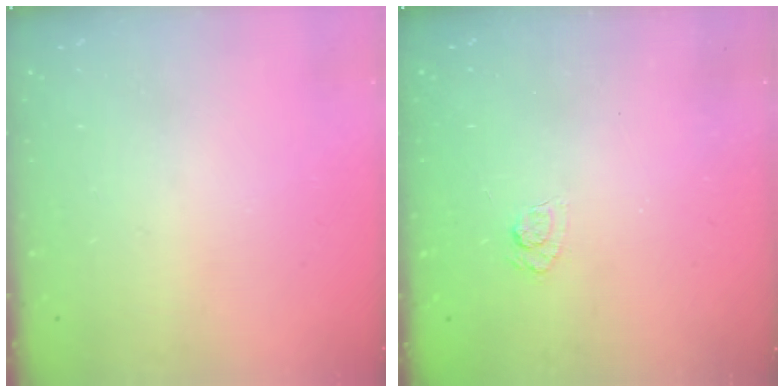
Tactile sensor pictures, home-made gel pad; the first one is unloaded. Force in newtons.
{"total": 2.5, "press": 2.1, "slide": 1.4}